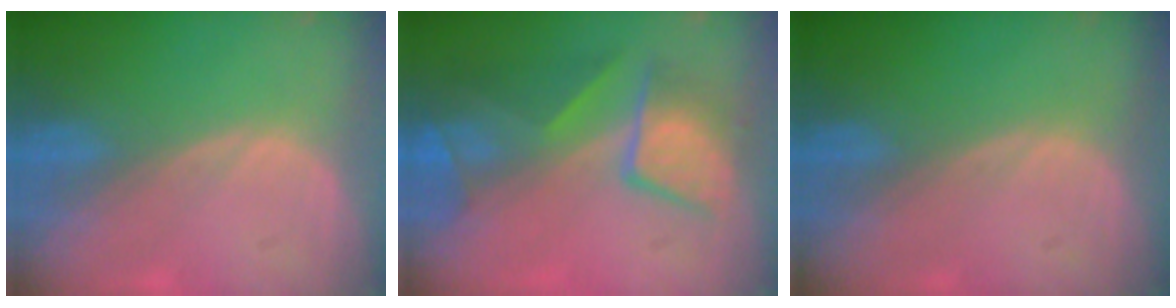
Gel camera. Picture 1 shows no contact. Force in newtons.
{"total": 10.0, "press": 8.6, "slide": 5.1}
{"total": 0.0}